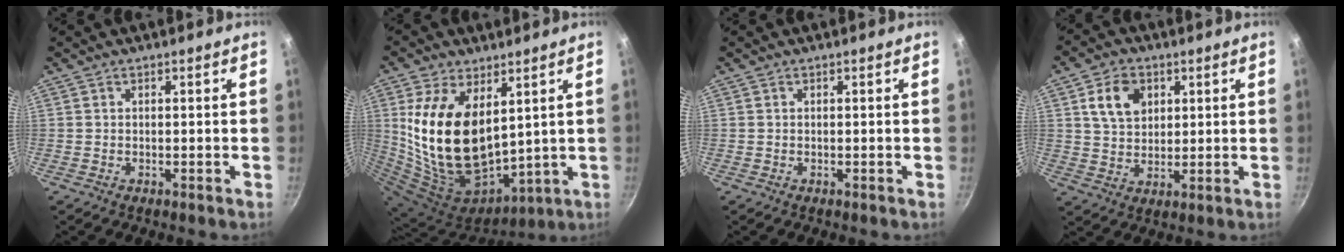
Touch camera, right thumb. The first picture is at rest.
{"total": 22.5, "force": [5.2, 13.3, 17.4], "torque": [-0.323, -0.040, 0.116]}
{"total": 0.0}
{"total": 8.4, "force": [3.0, 6.2, 4.8], "torque": [-0.065, -0.004, 0.054]}